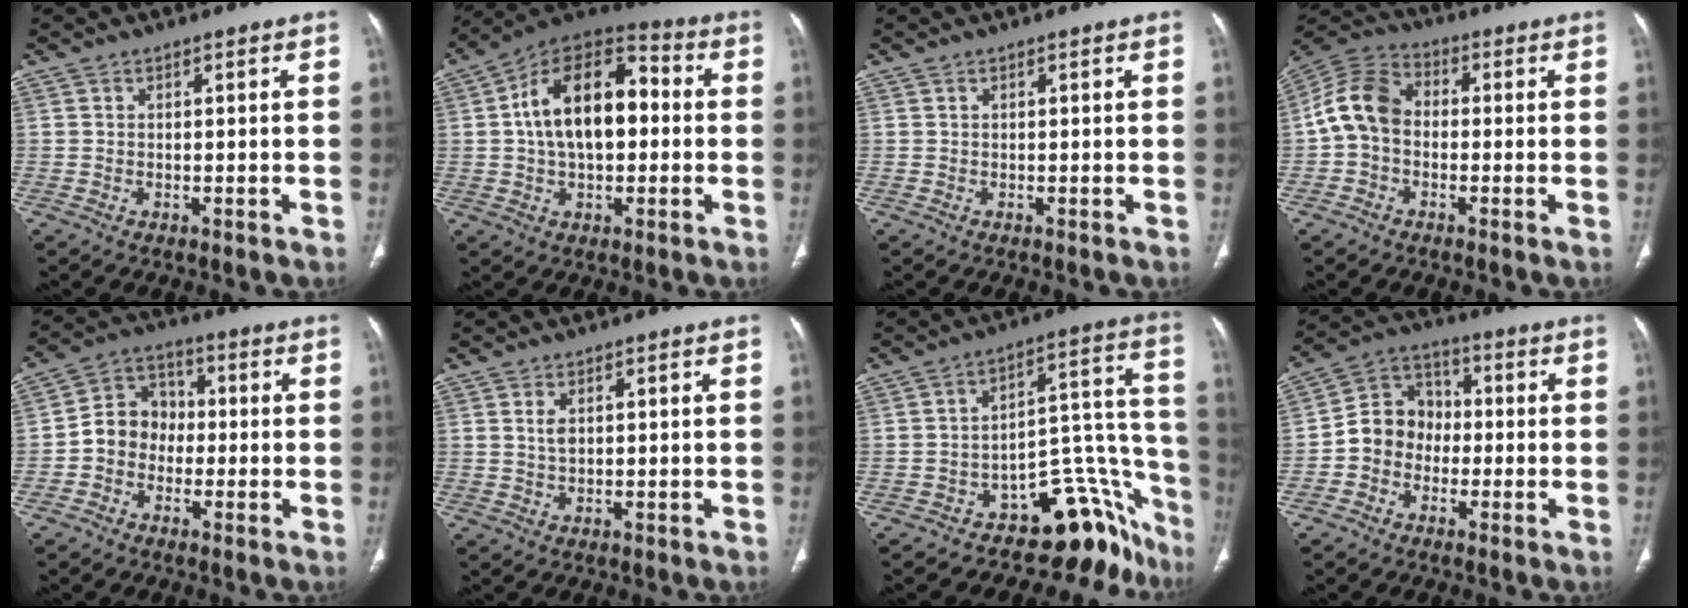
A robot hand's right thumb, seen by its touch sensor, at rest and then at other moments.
{"total": 17.5, "force": [1.2, 10.3, 14.0], "torque": [-0.215, 0.039, 0.011]}
{"total": 0.0}
{"total": 9.7, "force": [-0.7, 7.3, 6.4], "torque": [-0.116, 0.029, -0.030]}
{"total": 8.0, "force": [-1.5, 6.9, 3.7], "torque": [-0.038, 0.034, -0.044]}
{"total": 2.2, "force": [0.7, 1.2, 1.7], "torque": [-0.033, -0.002, 0.017]}
{"total": 17.7, "force": [-13.1, 8.4, 8.4], "torque": [-0.014, 0.145, -0.177]}
{"total": 9.0, "force": [-1.8, 7.9, 4.0], "torque": [-0.041, 0.038, -0.048]}